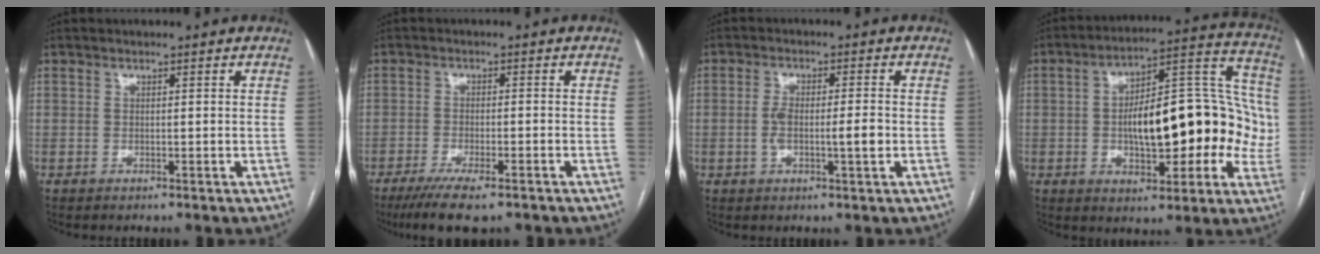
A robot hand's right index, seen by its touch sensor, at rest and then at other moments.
{"total": 8.5, "force": [-6.4, 1.4, 5.4], "torque": [-0.083, -0.017, -0.098]}
{"total": 5.3, "force": [-0.9, 1.0, 5.1], "torque": [-0.098, 0.005, -0.014]}
{"total": 20.7, "force": [-1.5, 8.4, 18.9], "torque": [-0.264, 0.047, -0.018]}